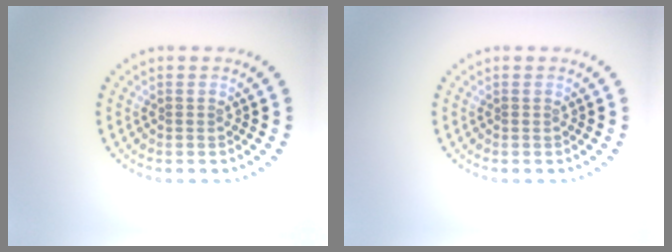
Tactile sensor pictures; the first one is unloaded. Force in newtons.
{"total": 0.0}